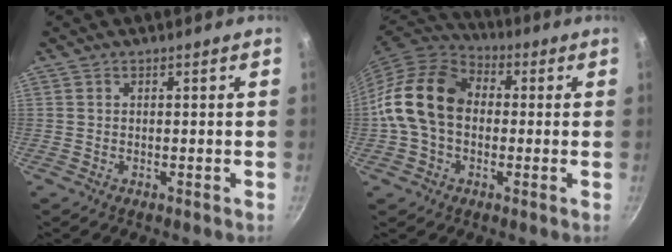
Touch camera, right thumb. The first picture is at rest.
{"total": 15.9, "force": [0.1, 11.7, 10.8], "torque": [-0.177, 0.035, -0.016]}